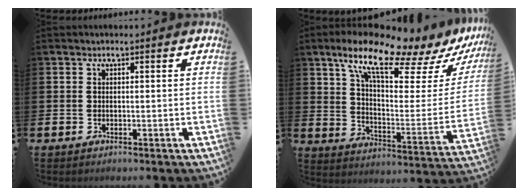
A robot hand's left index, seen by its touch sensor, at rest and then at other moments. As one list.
[{"total": 13.0, "force": [10.6, 3.2, 6.9], "torque": [-0.152, -0.074, 0.176]}]